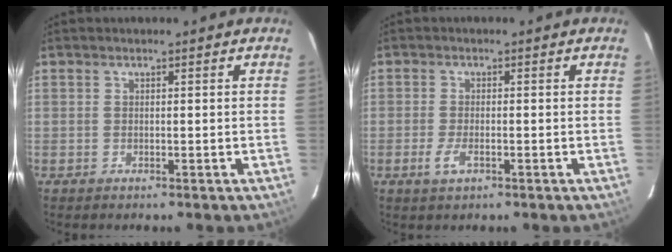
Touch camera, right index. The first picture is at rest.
{"total": 3.0, "force": [-1.4, 1.1, 2.5], "torque": [-0.054, -0.006, -0.025]}